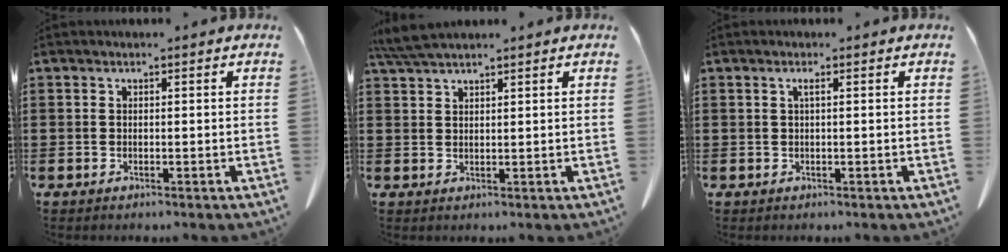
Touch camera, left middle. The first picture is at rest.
{"total": 3.8, "force": [3.1, 0.5, 2.1], "torque": [-0.049, -0.003, 0.061]}
{"total": 1.1, "force": [0.2, 0.0, 1.0], "torque": [-0.020, -0.001, 0.005]}